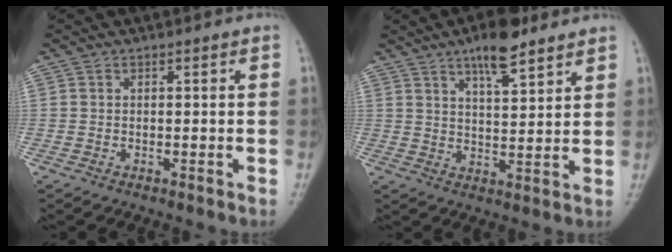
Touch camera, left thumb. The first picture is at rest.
{"total": 8.9, "force": [6.0, 2.8, 5.9], "torque": [-0.078, -0.033, 0.096]}